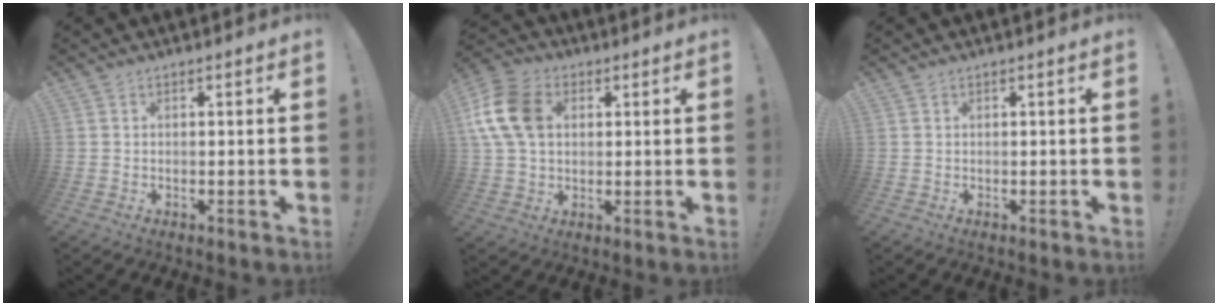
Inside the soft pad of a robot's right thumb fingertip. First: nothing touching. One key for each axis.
{"total": 14.4, "fx": 3.2, "fy": 10.6, "fz": 9.3, "tx": -0.196, "ty": 0.006, "tz": 0.064}
{"total": 0.0}